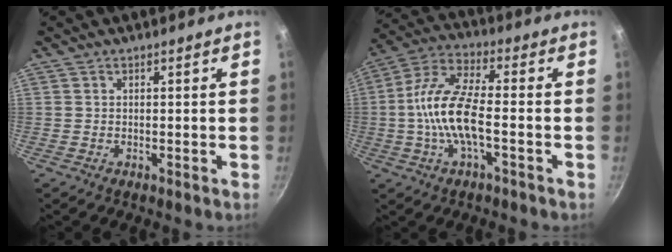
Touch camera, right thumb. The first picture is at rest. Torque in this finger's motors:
{"motor_torque": [2.07, 2.94, 2.00, -0.77, 0.61]}